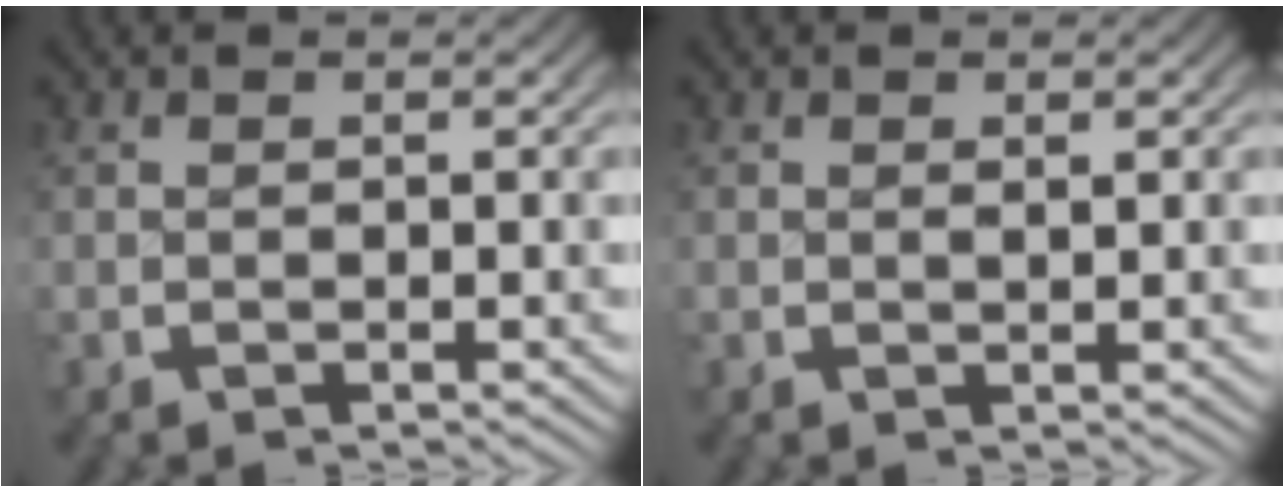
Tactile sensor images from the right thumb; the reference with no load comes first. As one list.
[{"total": 0.6, "force": [0.4, 0.1, 0.4], "torque": [-0.004, -0.001, 0.007]}]